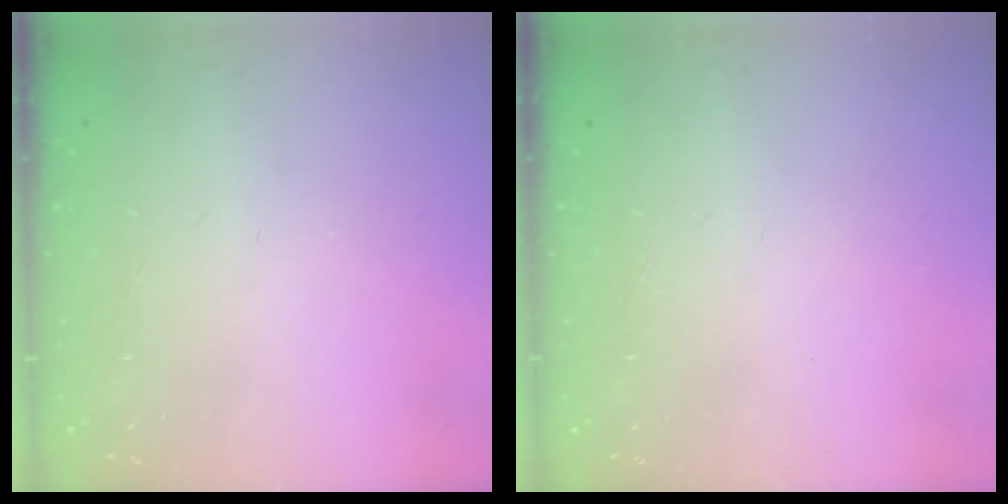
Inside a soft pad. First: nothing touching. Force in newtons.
{"total": 0.0}